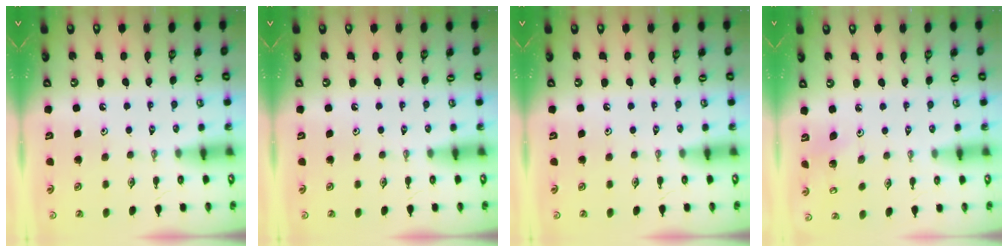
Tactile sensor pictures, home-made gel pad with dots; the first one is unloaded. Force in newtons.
{"total": 0.0}
{"total": 0.0}
{"total": 3.1, "press": 3.1, "slide": 0.2}